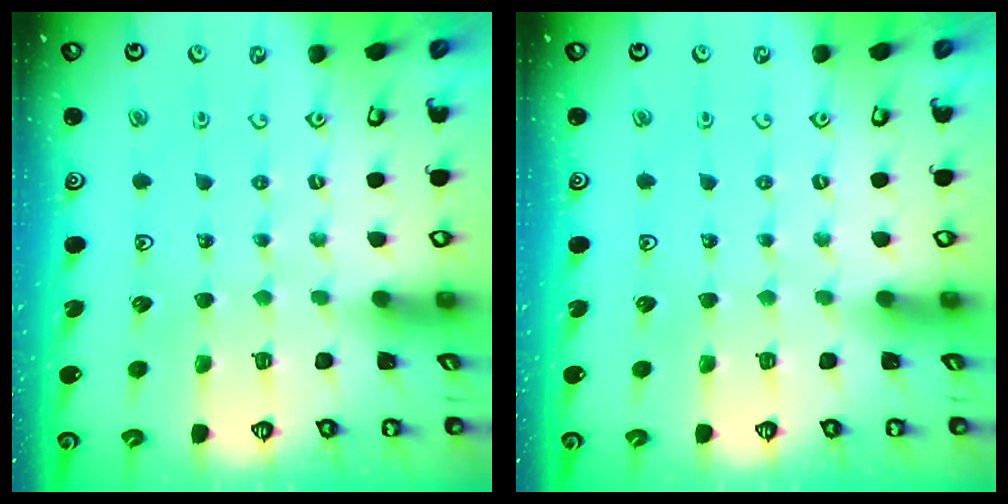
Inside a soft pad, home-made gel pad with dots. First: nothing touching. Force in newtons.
{"total": 0.0}